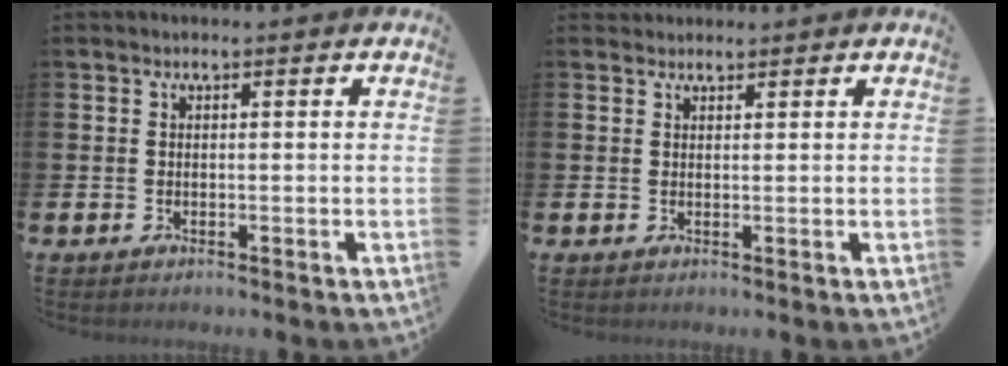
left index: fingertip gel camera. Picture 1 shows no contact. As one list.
[{"total": 1.4, "force": [1.3, 0.5, -0.1], "torque": [0.009, 0.000, 0.023]}]